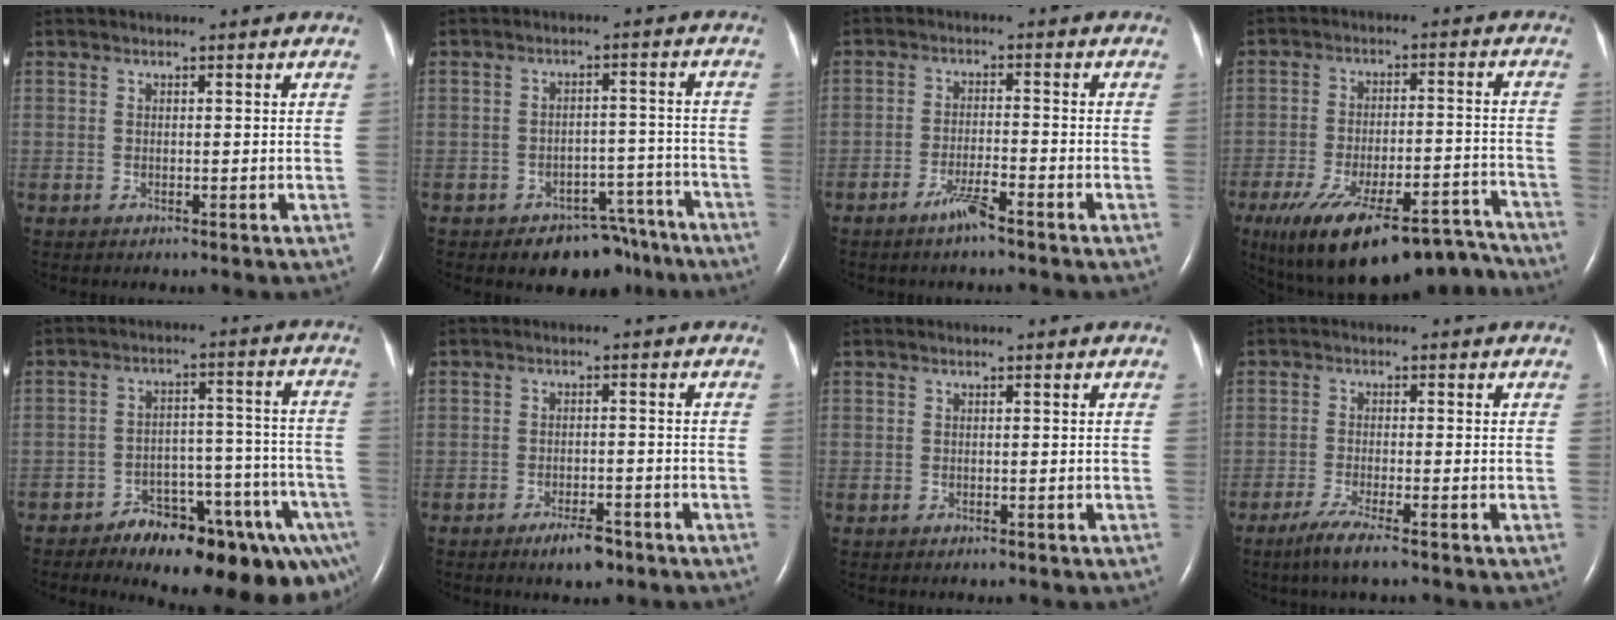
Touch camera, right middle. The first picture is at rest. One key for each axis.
{"total": 8.3, "fx": -6.6, "fy": 4.4, "fz": 2.5, "tx": -0.005, "ty": 0.030, "tz": -0.088}
{"total": 3.9, "fx": -2.9, "fy": 0.1, "fz": 2.6, "tx": -0.054, "ty": -0.005, "tz": -0.055}
{"total": 21.5, "fx": -17.3, "fy": 5.8, "fz": 11.5, "tx": -0.169, "ty": -0.002, "tz": -0.252}
{"total": 19.0, "fx": -13.6, "fy": 6.0, "fz": 11.8, "tx": -0.066, "ty": 0.039, "tz": -0.180}
{"total": 3.9, "fx": -2.8, "fy": 1.2, "fz": 2.4, "tx": -0.045, "ty": 0.000, "tz": -0.042}
{"total": 0.0}
{"total": 4.3, "fx": -2.9, "fy": 0.0, "fz": 3.2, "tx": -0.070, "ty": -0.014, "tz": -0.057}